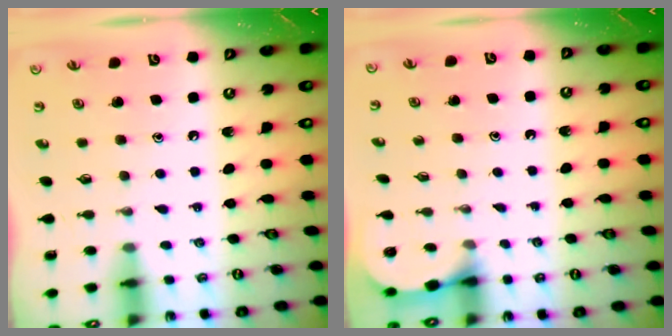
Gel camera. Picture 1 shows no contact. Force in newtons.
{"total": 2.3, "press": 2.3, "slide": 0.2}